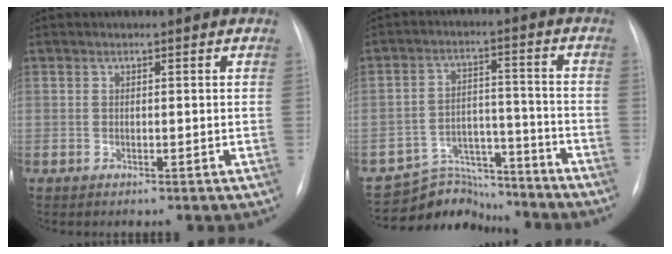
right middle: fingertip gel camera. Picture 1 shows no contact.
{"total": 9.5, "force": [-9.0, 3.0, -0.8], "torque": [0.016, 0.042, -0.148]}